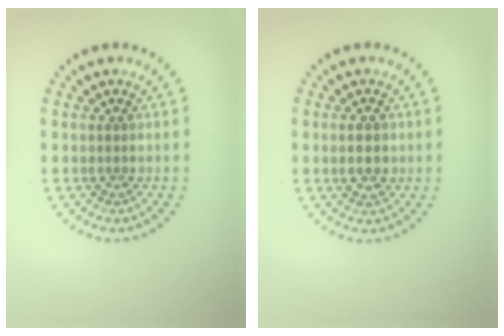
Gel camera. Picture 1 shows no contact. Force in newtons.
{"total": 2.1, "press": 2.1, "slide": 0.1}